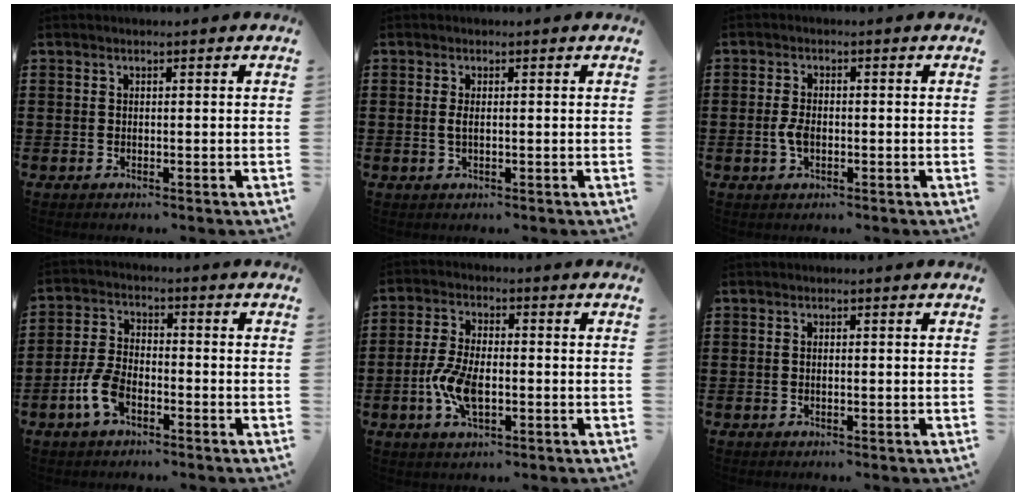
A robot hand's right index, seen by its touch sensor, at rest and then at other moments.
{"total": 1.5, "force": [0.0, 0.5, 1.4], "torque": [-0.034, -0.001, -0.004]}
{"total": 3.2, "force": [-0.5, 1.6, 2.7], "torque": [-0.066, -0.006, -0.012]}
{"total": 6.0, "force": [-2.9, 3.0, 4.4], "torque": [-0.113, -0.002, -0.061]}
{"total": 7.2, "force": [-1.8, 3.4, 6.1], "torque": [-0.137, -0.002, -0.036]}
{"total": 0.8, "force": [-0.1, 0.1, 0.8], "torque": [-0.016, -0.005, -0.001]}